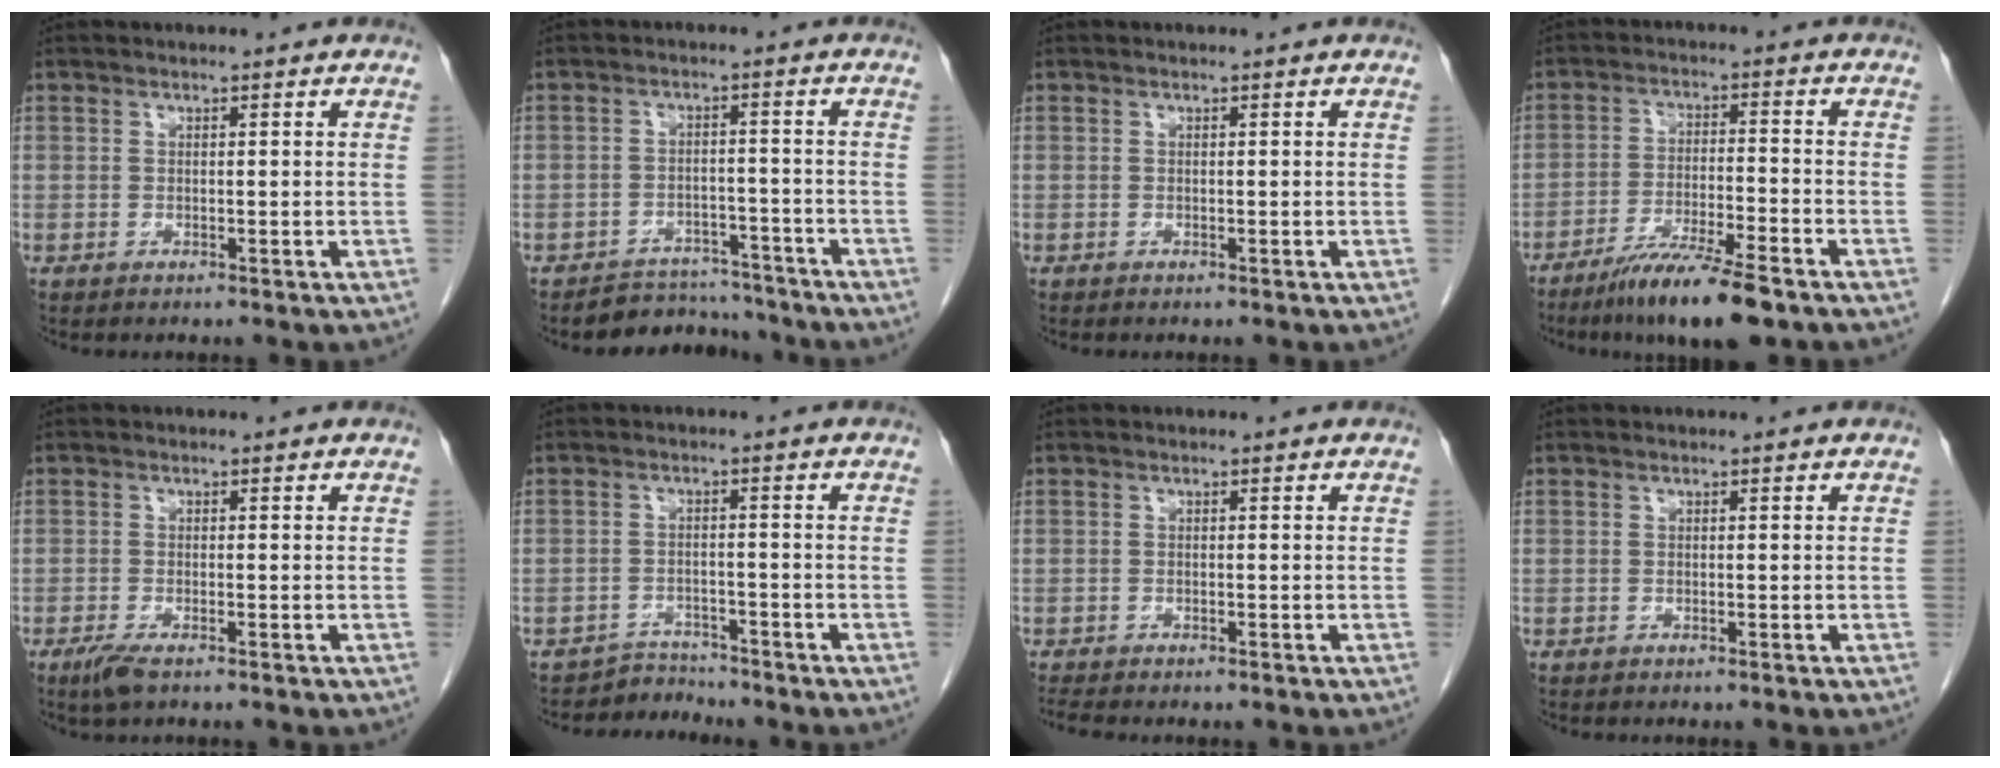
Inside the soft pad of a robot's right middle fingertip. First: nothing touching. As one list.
[{"total": 6.0, "force": [-5.5, 2.2, -0.7], "torque": [0.016, 0.019, -0.082]}, {"total": 0.0}, {"total": 10.3, "force": [-7.5, 0.5, 7.0], "torque": [-0.120, -0.028, -0.130]}, {"total": 2.6, "force": [-1.7, 0.5, 1.9], "torque": [-0.045, -0.007, -0.033]}, {"total": 3.1, "force": [-2.7, 0.4, -1.4], "torque": [0.031, 0.000, -0.044]}, {"total": 1.5, "force": [-1.4, 0.0, 0.5], "torque": [-0.017, -0.007, -0.022]}, {"total": 0.0}]